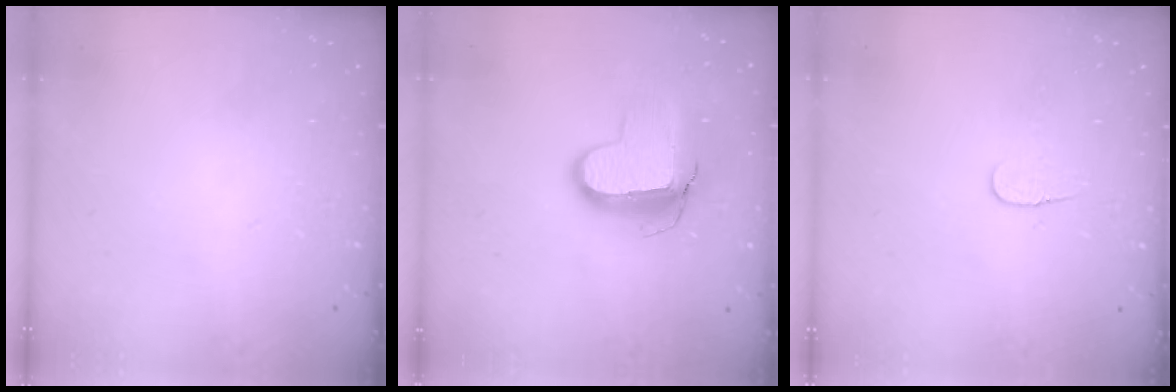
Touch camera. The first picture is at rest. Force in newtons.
{"total": 12.0, "press": 12.0, "slide": 0.7}
{"total": 4.5, "press": 4.5, "slide": 0.5}